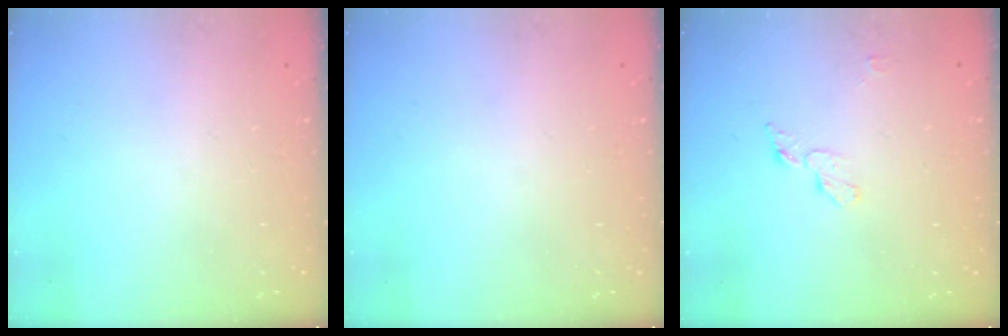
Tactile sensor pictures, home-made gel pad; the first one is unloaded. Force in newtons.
{"total": 0.0}
{"total": 4.6, "press": 4.6, "slide": 0.4}